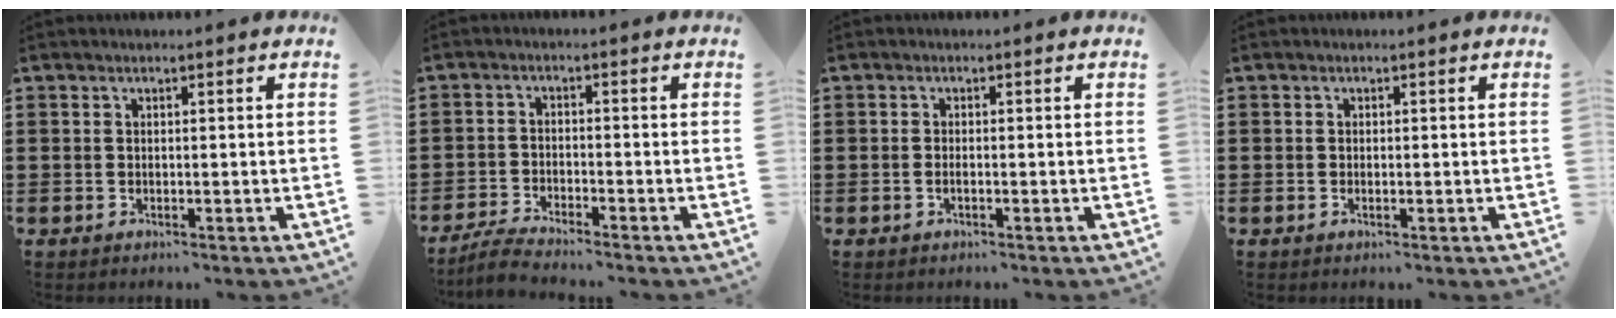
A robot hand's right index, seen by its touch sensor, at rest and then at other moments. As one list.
[{"total": 3.3, "force": [-3.2, 0.0, 0.6], "torque": [-0.020, 0.001, -0.068]}, {"total": 0.8, "force": [-0.4, 0.2, 0.7], "torque": [-0.014, -0.004, -0.006]}, {"total": 0.7, "force": [-0.2, 0.3, 0.6], "torque": [-0.013, -0.004, -0.002]}]